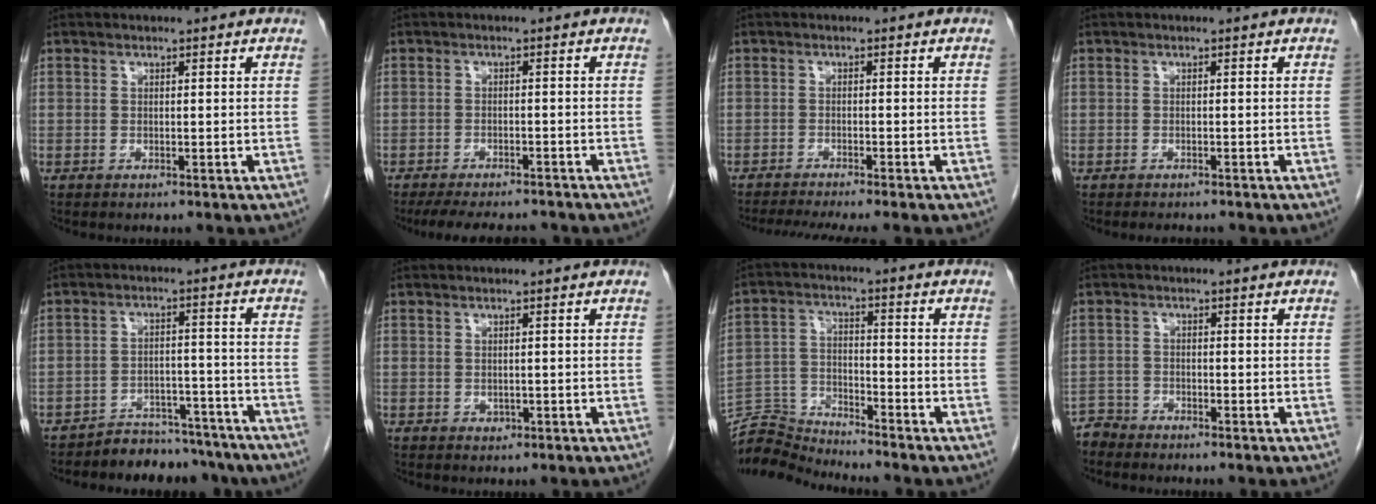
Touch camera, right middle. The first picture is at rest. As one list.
[{"total": 9.9, "force": [-8.8, 2.6, 3.9], "torque": [-0.062, -0.005, -0.118]}, {"total": 7.1, "force": [-6.2, -0.6, 3.6], "torque": [-0.044, -0.015, -0.096]}, {"total": 1.6, "force": [-1.5, 0.6, 0.4], "torque": [-0.008, -0.004, -0.017]}, {"total": 9.9, "force": [-9.0, 4.0, 1.1], "torque": [0.005, 0.027, -0.118]}, {"total": 0.6, "force": [0.0, 0.5, 0.3], "torque": [-0.008, -0.001, 0.002]}, {"total": 6.7, "force": [-6.6, -0.8, -1.2], "torque": [0.019, 0.004, -0.125]}, {"total": 2.4, "force": [-2.2, 0.4, -0.8], "torque": [0.022, -0.006, -0.045]}]